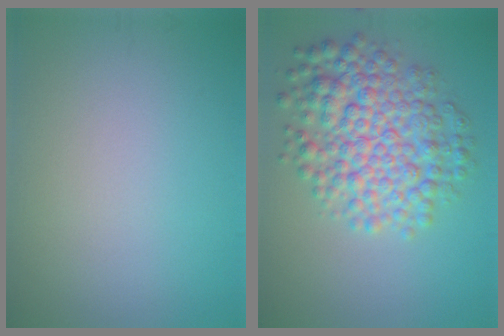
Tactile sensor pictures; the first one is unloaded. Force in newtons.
{"total": 7.5, "press": 7.5, "slide": 0.1}